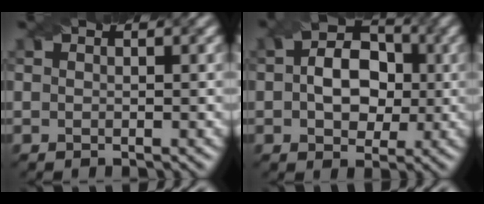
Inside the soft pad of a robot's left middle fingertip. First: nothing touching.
{"total": 6.1, "force": [0.1, 4.3, 4.3], "torque": [-0.071, 0.008, -0.006]}